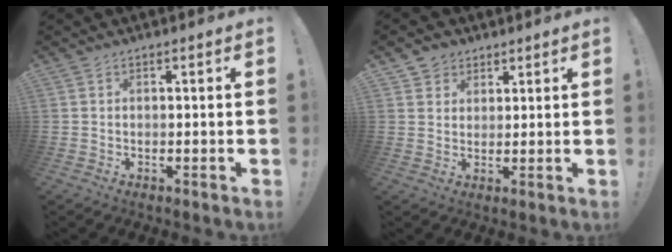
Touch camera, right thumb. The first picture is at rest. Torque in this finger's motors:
{"motor_torque": [0.19, -0.05, -0.17, 0.31, 0.08]}